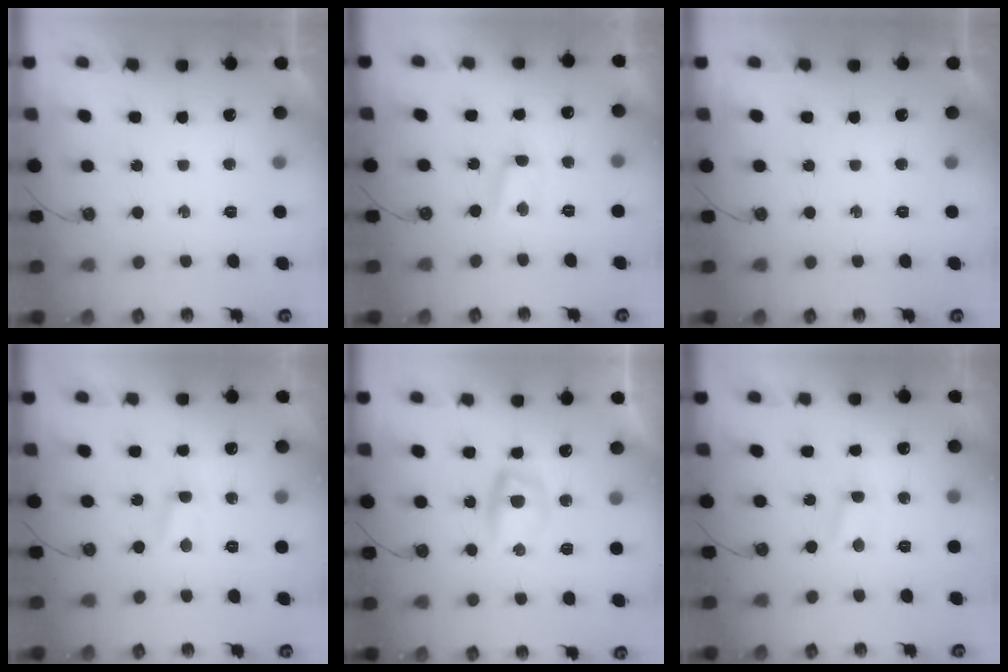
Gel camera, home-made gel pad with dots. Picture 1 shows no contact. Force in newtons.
{"total": 2.4, "press": 2.4, "slide": 0.3}
{"total": 0.0}
{"total": 2.6, "press": 2.6, "slide": 0.4}
{"total": 5.5, "press": 5.4, "slide": 1.0}
{"total": 2.0, "press": 2.0, "slide": 0.3}